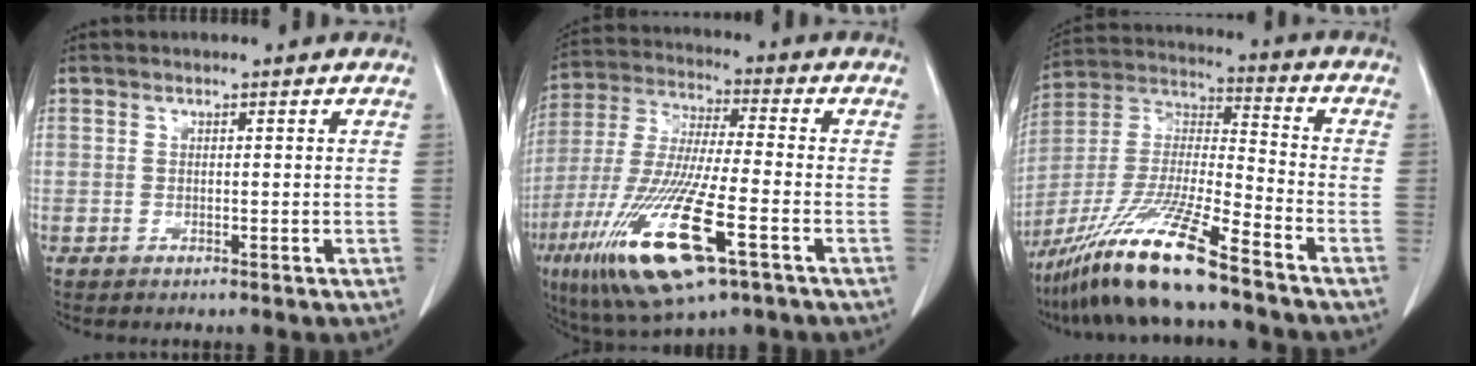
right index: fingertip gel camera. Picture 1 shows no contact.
{"total": 18.5, "force": [-8.0, 2.9, 16.4], "torque": [-0.359, -0.042, -0.143]}
{"total": 16.2, "force": [-11.7, 0.2, 11.2], "torque": [-0.234, -0.026, -0.221]}